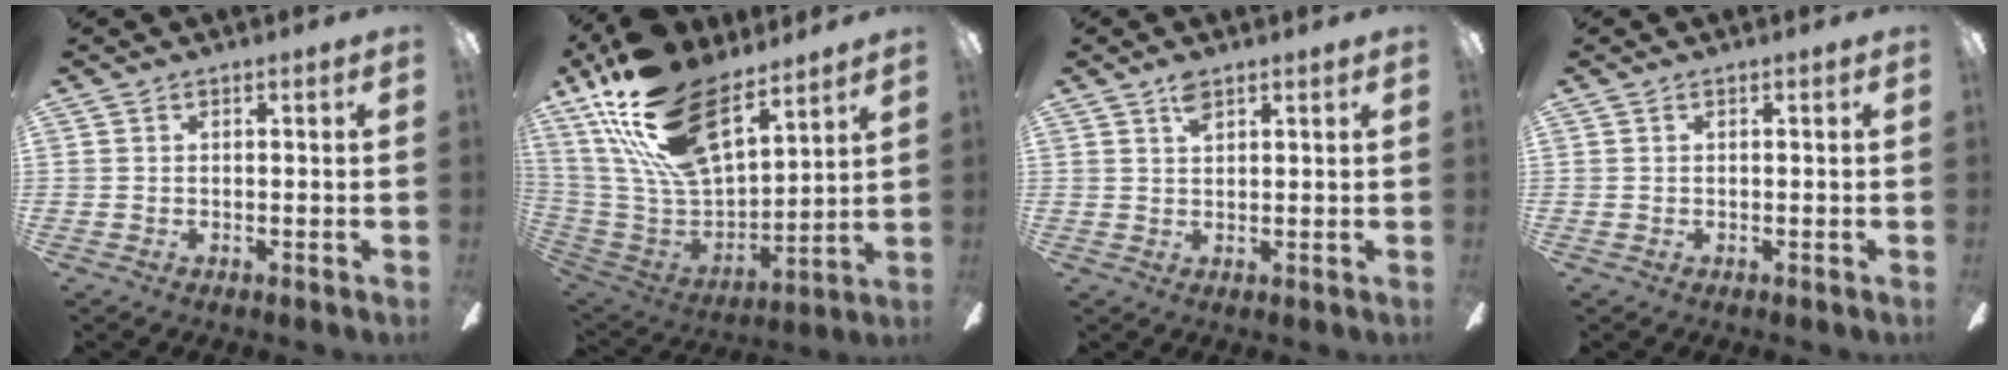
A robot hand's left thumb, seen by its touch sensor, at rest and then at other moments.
{"total": 25.7, "force": [16.4, 11.7, 15.9], "torque": [-0.316, -0.090, 0.294]}
{"total": 3.3, "force": [2.2, 1.4, 2.0], "torque": [-0.036, 0.000, 0.038]}
{"total": 0.0}